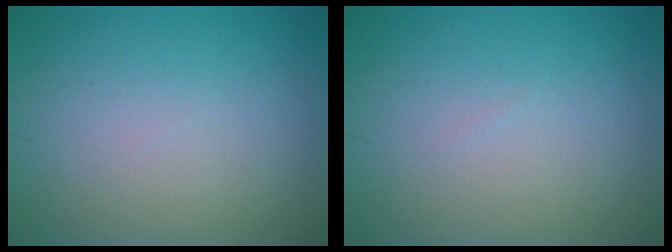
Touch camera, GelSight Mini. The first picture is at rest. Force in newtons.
{"total": 0.0}